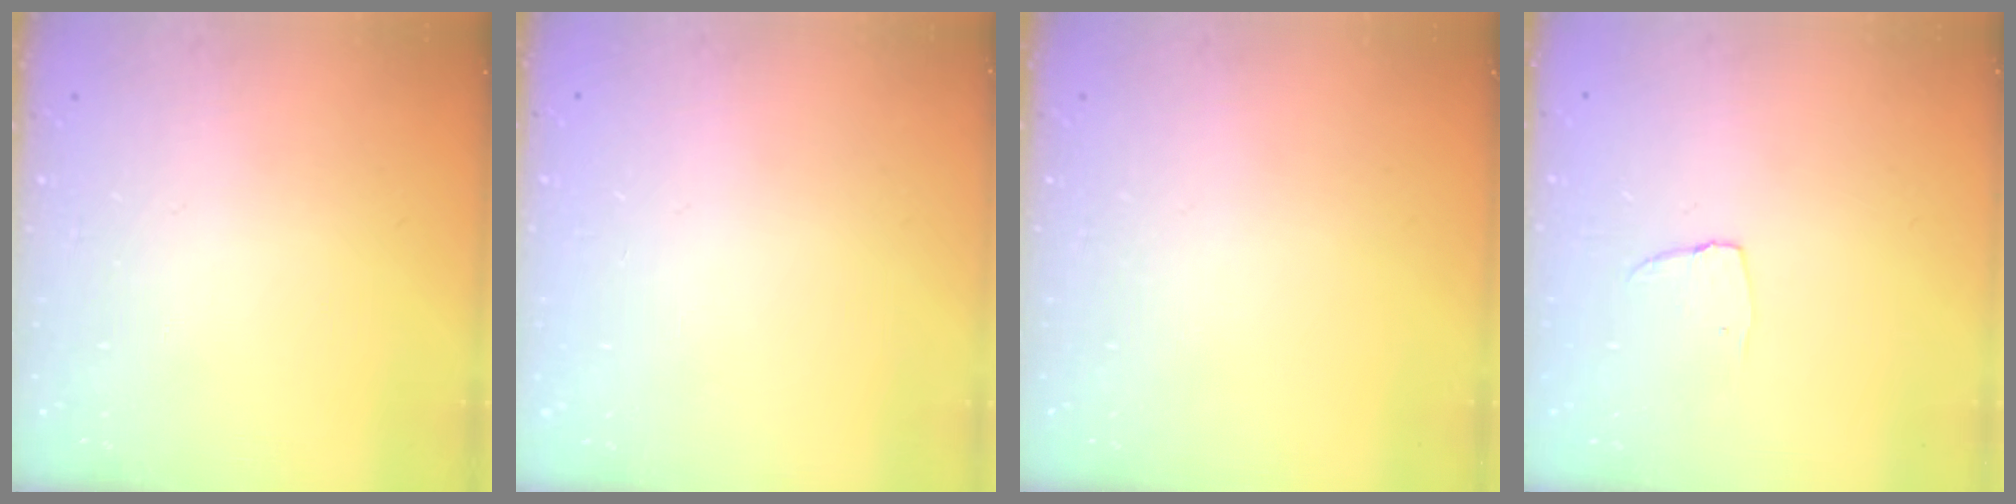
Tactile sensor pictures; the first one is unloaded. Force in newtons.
{"total": 0.0}
{"total": 0.0}
{"total": 3.5, "press": 3.5, "slide": 0.3}